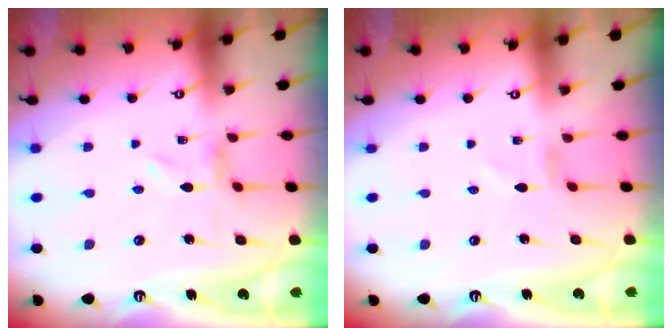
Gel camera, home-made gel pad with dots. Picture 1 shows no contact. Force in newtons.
{"total": 0.8, "press": 0.7, "slide": 0.3}